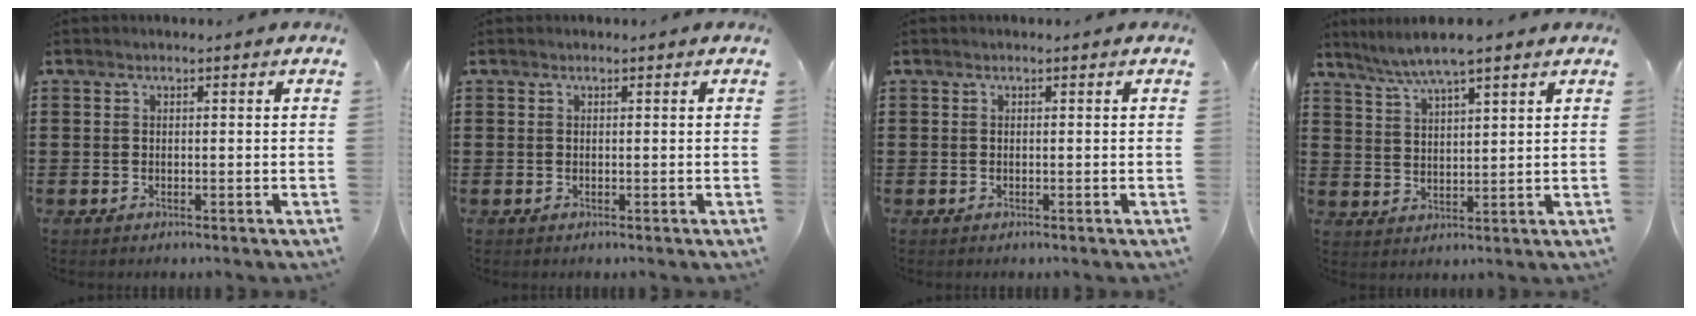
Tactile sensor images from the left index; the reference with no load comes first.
{"total": 0.0}
{"total": 0.0}
{"total": 5.5, "force": [4.6, 0.3, 3.0], "torque": [-0.071, -0.010, 0.080]}